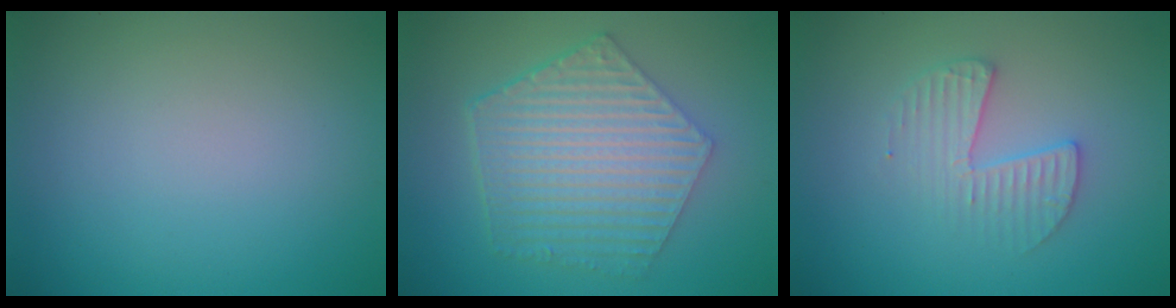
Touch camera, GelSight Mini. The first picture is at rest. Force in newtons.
{"total": 6.9, "press": 5.0, "slide": 4.8}
{"total": 2.7, "press": 2.7, "slide": 0.3}